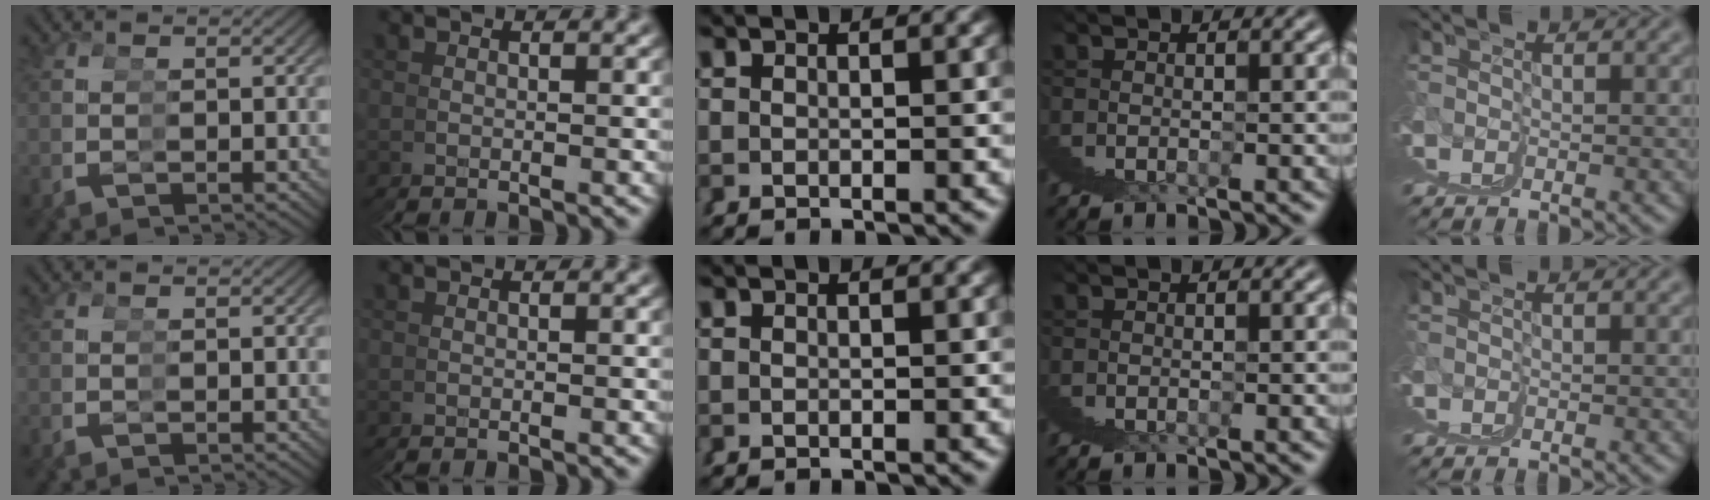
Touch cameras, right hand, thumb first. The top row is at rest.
{}